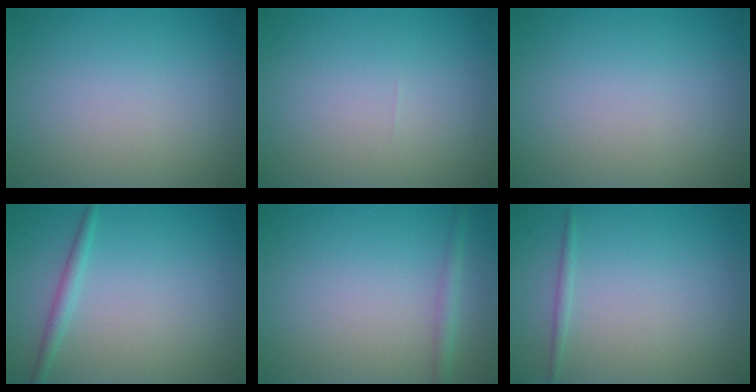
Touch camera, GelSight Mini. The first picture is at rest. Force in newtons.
{"total": 0.0}
{"total": 0.0}
{"total": 1.4, "press": 1.4, "slide": 0.1}
{"total": 1.5, "press": 1.5, "slide": 0.0}
{"total": 0.8, "press": 0.8, "slide": 0.0}